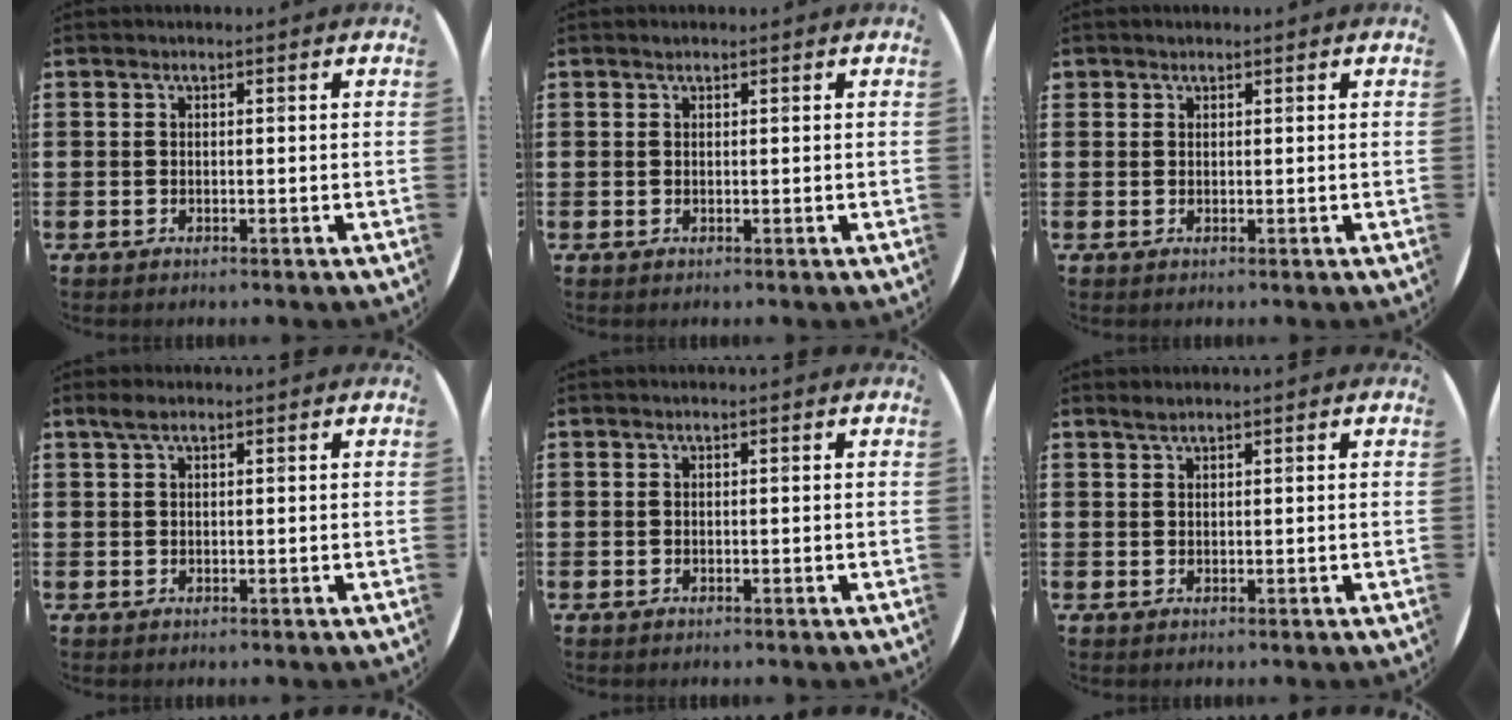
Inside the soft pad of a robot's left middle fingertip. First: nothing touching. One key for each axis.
{"total": 0.0}
{"total": 0.6, "fx": 0.4, "fy": 0.3, "fz": -0.1, "tx": 0.003, "ty": 0.004, "tz": 0.008}
{"total": 1.4, "fx": 1.0, "fy": 0.5, "fz": 0.9, "tx": -0.018, "ty": 0.004, "tz": 0.017}
{"total": 0.0}
{"total": 0.9, "fx": 0.9, "fy": 0.0, "fz": 0.2, "tx": -0.004, "ty": 0.002, "tz": 0.016}